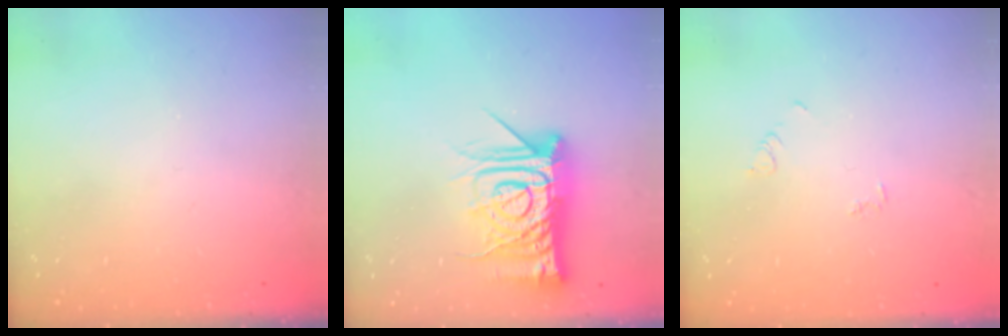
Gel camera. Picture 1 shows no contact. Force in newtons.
{"total": 17.6, "press": 17.5, "slide": 1.7}
{"total": 3.1, "press": 3.1, "slide": 0.4}